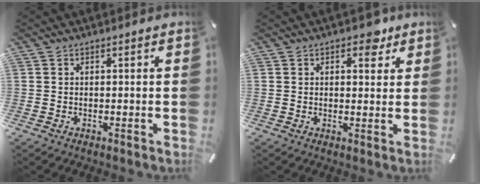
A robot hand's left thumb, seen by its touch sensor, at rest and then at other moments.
{"total": 4.6, "force": [2.7, 2.8, 2.6], "torque": [-0.012, -0.012, 0.037]}